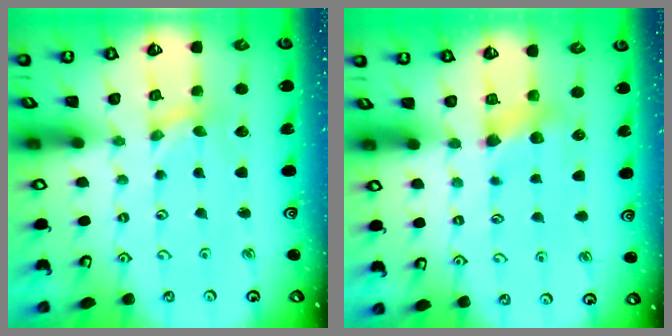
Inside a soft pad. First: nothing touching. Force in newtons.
{"total": 5.3, "press": 5.2, "slide": 0.3}